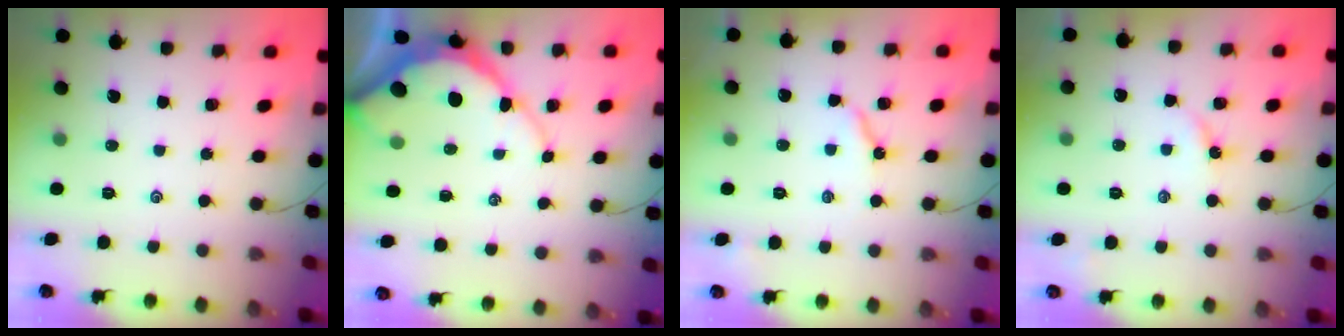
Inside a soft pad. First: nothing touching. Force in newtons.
{"total": 8.8, "press": 8.7, "slide": 0.6}
{"total": 5.3, "press": 5.3, "slide": 0.2}
{"total": 2.5, "press": 2.5, "slide": 0.4}